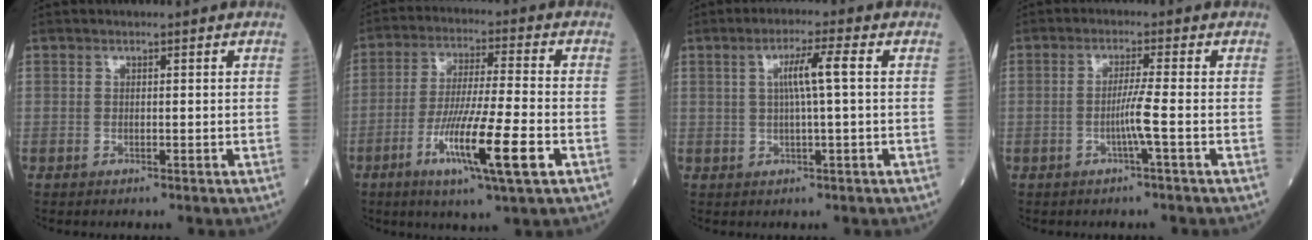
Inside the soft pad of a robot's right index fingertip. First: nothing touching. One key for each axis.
{"total": 12.6, "fx": -4.9, "fy": 0.1, "fz": 11.6, "tx": -0.211, "ty": -0.020, "tz": -0.089}
{"total": 4.8, "fx": 0.9, "fy": -0.4, "fz": 4.7, "tx": -0.083, "ty": 0.007, "tz": 0.017}
{"total": 3.5, "fx": -1.0, "fy": -1.0, "fz": 3.2, "tx": -0.063, "ty": -0.003, "tz": -0.021}